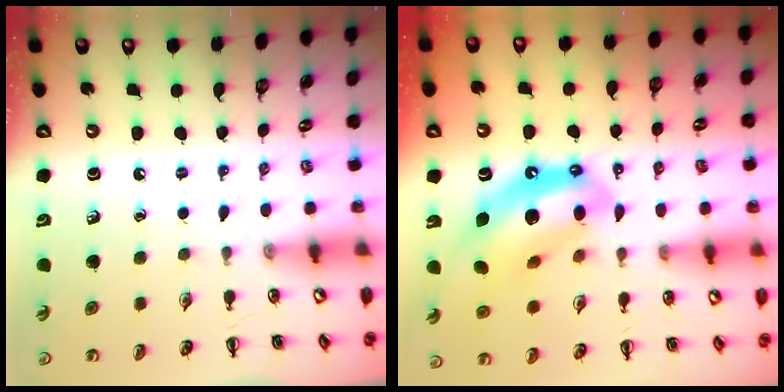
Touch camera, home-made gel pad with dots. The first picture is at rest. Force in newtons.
{"total": 14.7, "press": 14.1, "slide": 4.2}